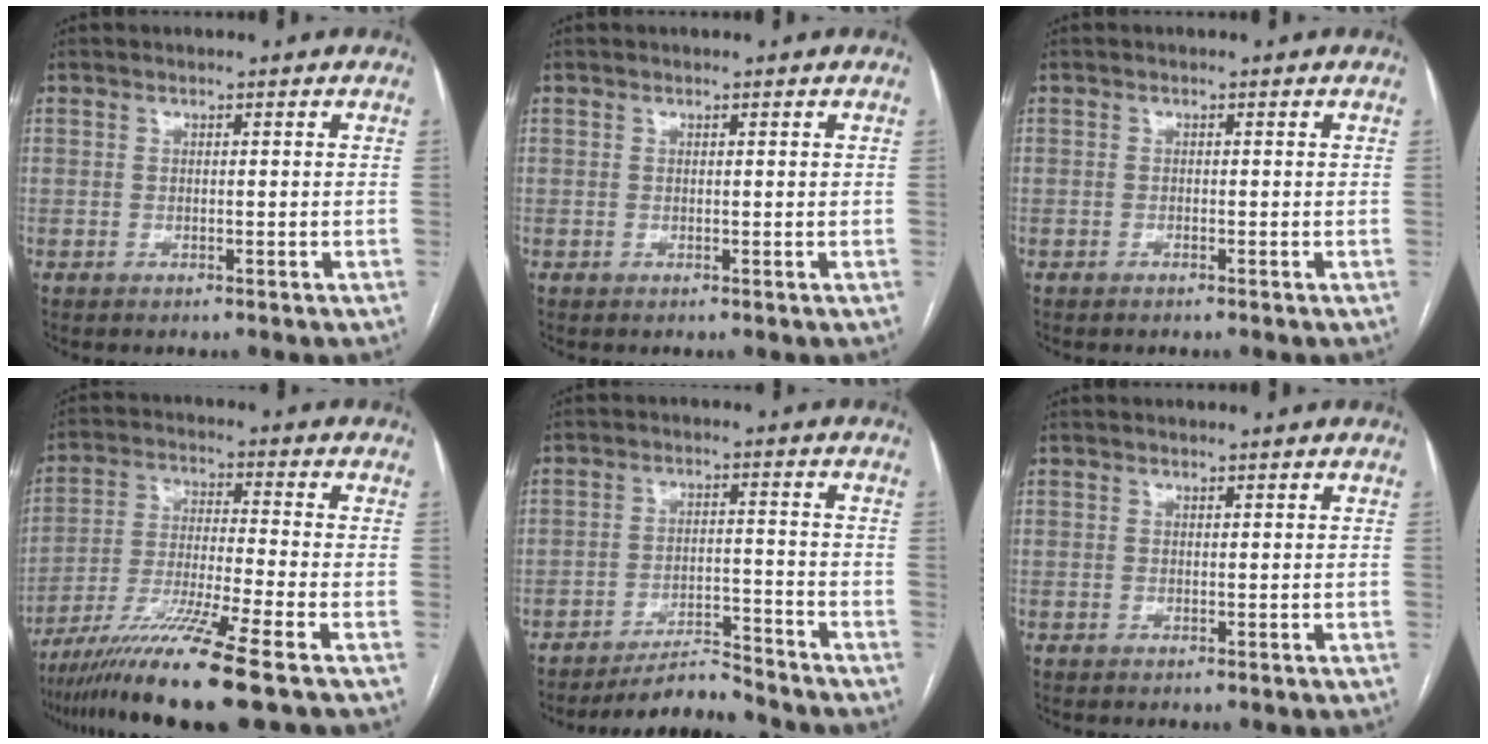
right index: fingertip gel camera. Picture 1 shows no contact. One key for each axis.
{"total": 0.0}
{"total": 0.0}
{"total": 13.3, "fx": -9.5, "fy": -2.0, "fz": 9.1, "tx": -0.172, "ty": -0.035, "tz": -0.170}
{"total": 6.2, "fx": -6.2, "fy": 0.3, "fz": 0.4, "tx": -0.006, "ty": 0.000, "tz": -0.104}
{"total": 0.0}